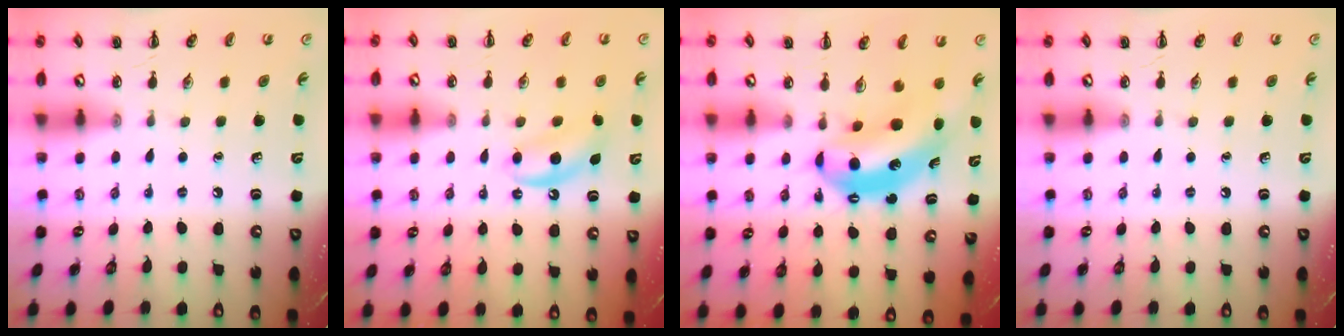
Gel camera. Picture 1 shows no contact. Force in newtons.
{"total": 6.0, "press": 5.8, "slide": 1.4}
{"total": 7.9, "press": 7.7, "slide": 2.0}
{"total": 0.0}